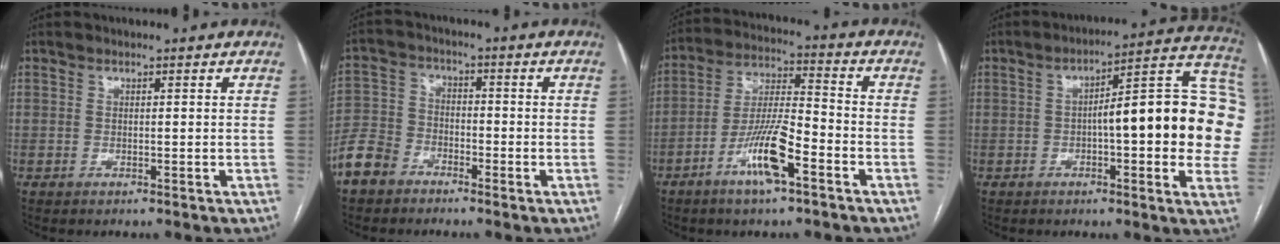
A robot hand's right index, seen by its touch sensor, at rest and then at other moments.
{"total": 6.5, "force": [-4.6, 4.3, 1.5], "torque": [-0.043, 0.008, -0.102]}
{"total": 11.0, "force": [-5.5, 1.8, 9.3], "torque": [-0.180, -0.002, -0.101]}
{"total": 21.9, "force": [0.0, 4.5, 21.4], "torque": [-0.215, 0.051, 0.006]}